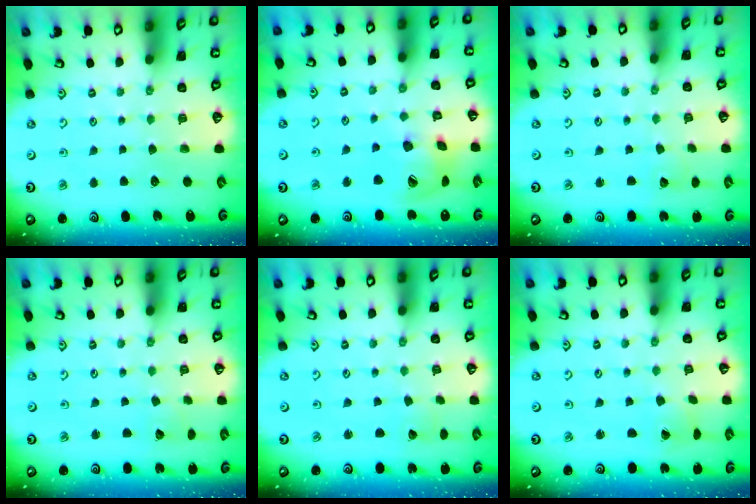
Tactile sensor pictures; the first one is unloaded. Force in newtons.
{"total": 16.1, "press": 16.0, "slide": 2.5}
{"total": 2.5, "press": 2.5, "slide": 0.4}
{"total": 2.7, "press": 2.7, "slide": 0.3}
{"total": 0.0}
{"total": 1.1, "press": 1.0, "slide": 0.4}